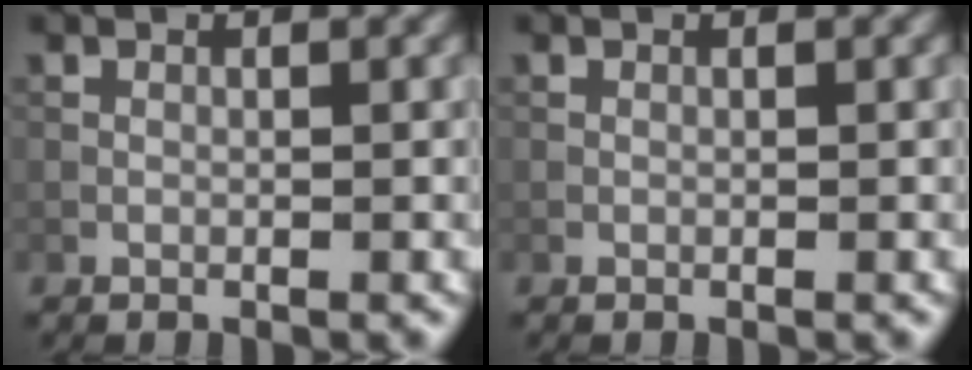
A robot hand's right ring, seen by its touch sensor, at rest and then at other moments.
{"total": 0.0}